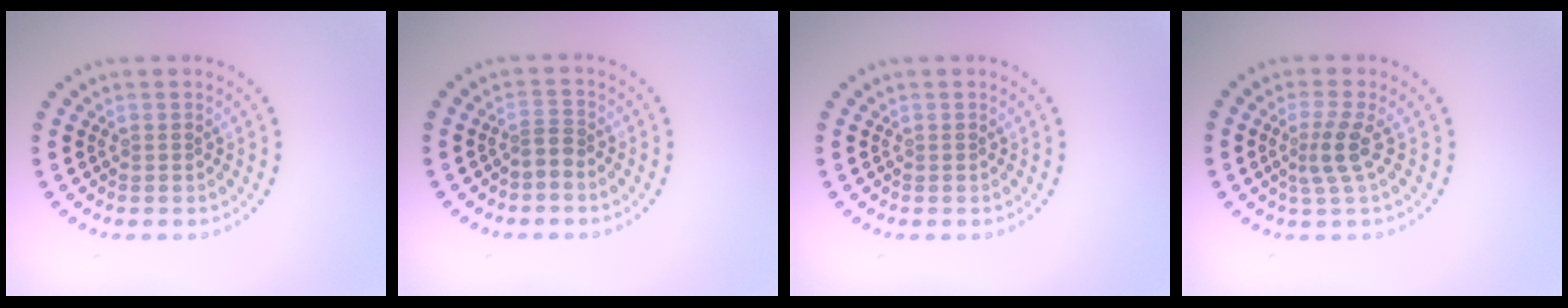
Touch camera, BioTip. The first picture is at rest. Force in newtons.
{"total": 1.2, "press": 0.8, "slide": 0.9}
{"total": 0.0}
{"total": 2.5, "press": 1.8, "slide": 1.7}